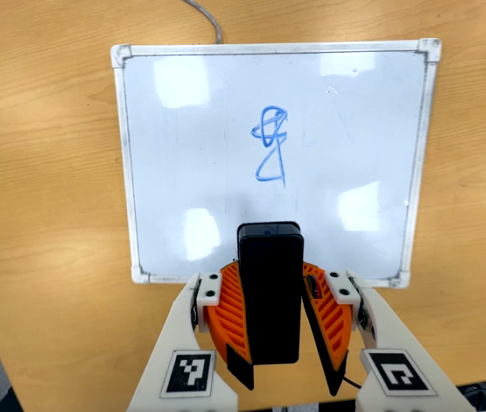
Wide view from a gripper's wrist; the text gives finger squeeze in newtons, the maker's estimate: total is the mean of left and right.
{"total": 8.6, "left": 8.8, "right": 8.4}